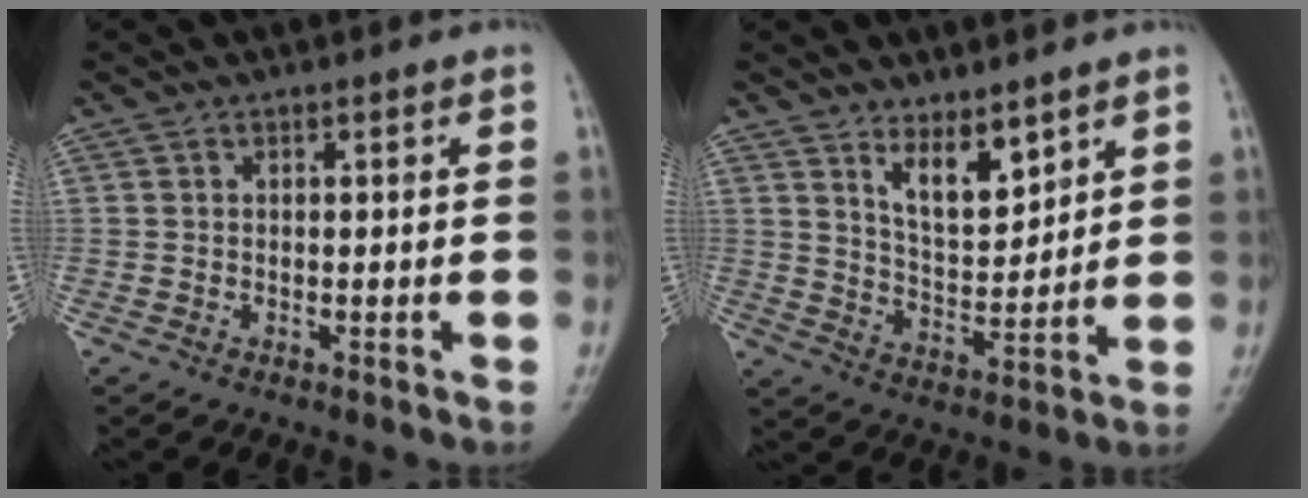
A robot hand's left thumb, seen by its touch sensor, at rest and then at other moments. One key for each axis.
{"total": 8.2, "fx": 5.3, "fy": 3.4, "fz": 5.3, "tx": -0.068, "ty": -0.050, "tz": 0.100}